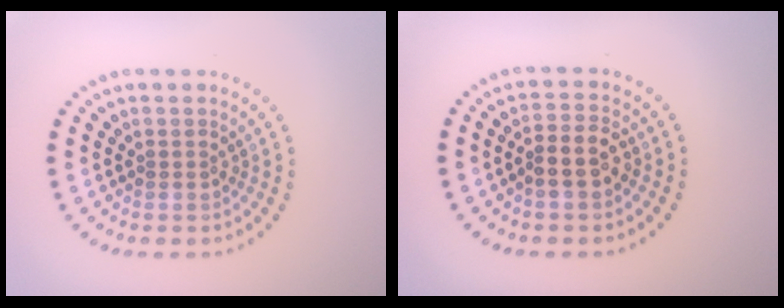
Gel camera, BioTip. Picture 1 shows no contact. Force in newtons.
{"total": 2.7, "press": 2.5, "slide": 1.0}